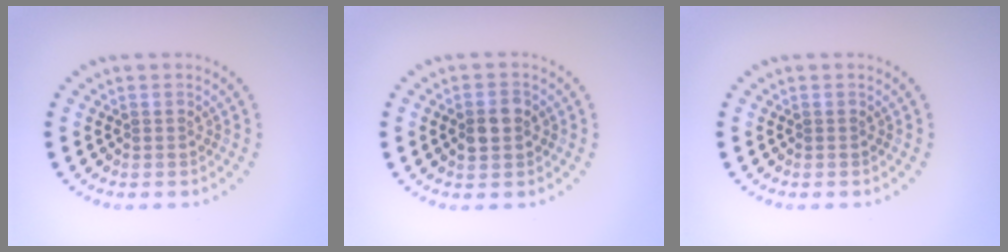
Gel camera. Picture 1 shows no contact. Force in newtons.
{"total": 2.2, "press": 2.2, "slide": 0.1}
{"total": 0.0}